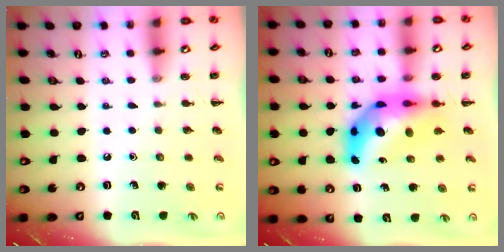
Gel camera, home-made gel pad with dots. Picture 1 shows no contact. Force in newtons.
{"total": 11.3, "press": 10.8, "slide": 3.4}